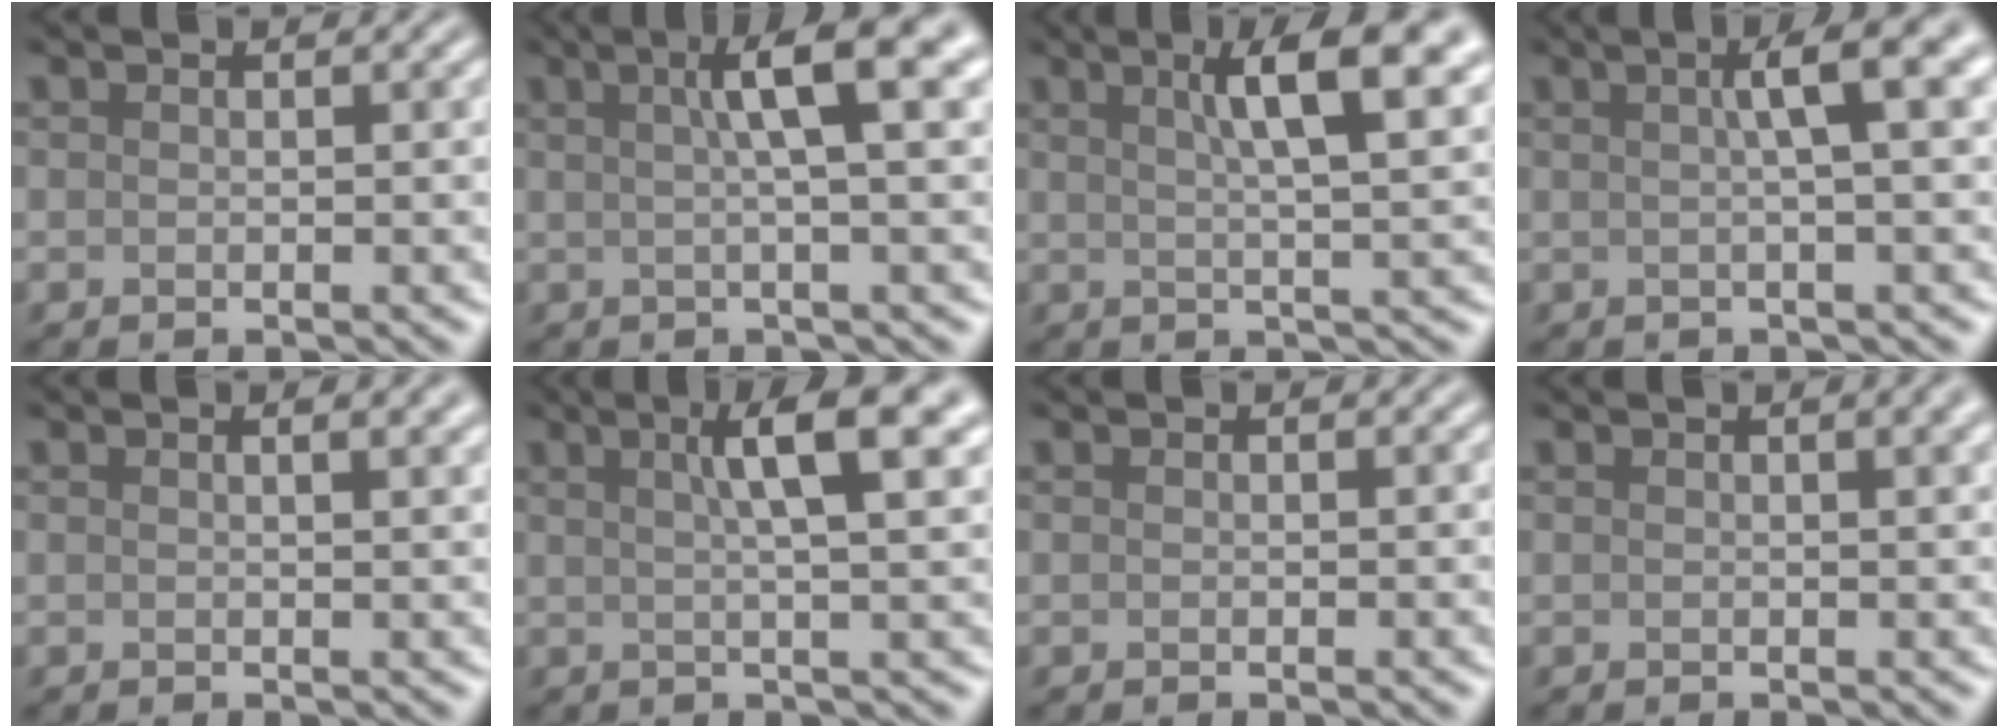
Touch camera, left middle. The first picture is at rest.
{"total": 6.0, "force": [1.6, 1.1, 5.7], "torque": [-0.072, 0.010, 0.020]}
{"total": 6.8, "force": [2.8, 1.5, 6.1], "torque": [-0.070, 0.005, 0.037]}
{"total": 5.1, "force": [1.2, 1.0, 4.9], "torque": [-0.060, 0.010, 0.013]}
{"total": 3.6, "force": [1.8, 1.6, 2.7], "torque": [-0.008, 0.008, -0.005]}
{"total": 5.9, "force": [2.1, 1.1, 5.4], "torque": [-0.063, 0.007, 0.025]}
{"total": 0.0}
{"total": 3.6, "force": [1.6, 1.5, 2.8], "torque": [-0.015, 0.005, 0.000]}